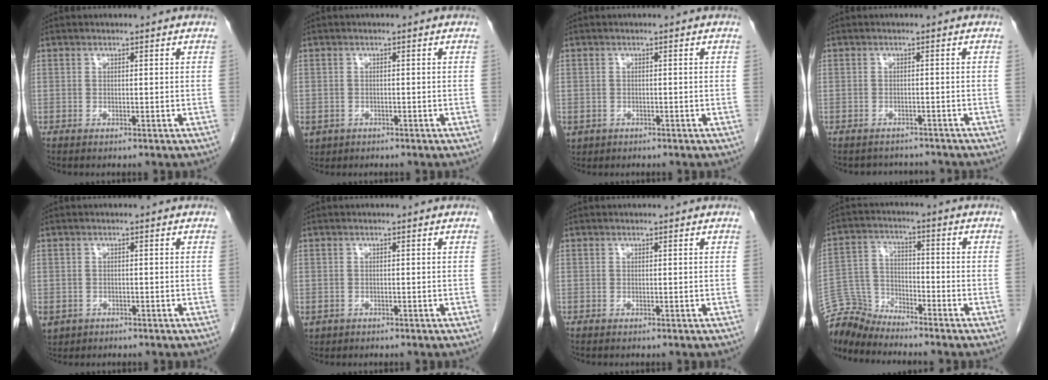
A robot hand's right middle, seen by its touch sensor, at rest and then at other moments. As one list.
[{"total": 4.6, "force": [-2.2, 3.8, 1.4], "torque": [-0.040, -0.004, -0.029]}, {"total": 3.2, "force": [-1.6, 2.6, 0.9], "torque": [-0.021, -0.003, -0.021]}, {"total": 3.9, "force": [-3.6, 1.4, -0.1], "torque": [-0.001, 0.002, -0.047]}, {"total": 5.8, "force": [-2.6, 4.8, 1.9], "torque": [-0.056, -0.006, -0.035]}, {"total": 2.0, "force": [-0.9, 1.6, 0.6], "torque": [-0.014, -0.002, -0.008]}, {"total": 0.0}, {"total": 7.0, "force": [-6.9, 0.4, -0.6], "torque": [0.001, 0.008, -0.136]}]